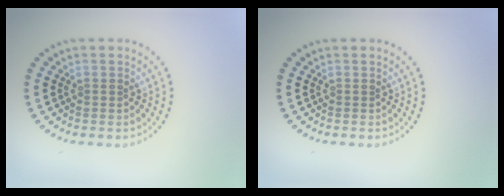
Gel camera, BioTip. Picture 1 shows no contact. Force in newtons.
{"total": 0.0}